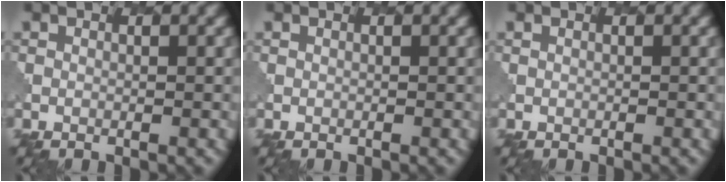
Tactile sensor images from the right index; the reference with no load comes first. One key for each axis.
{"total": 0.0}
{"total": 0.0}